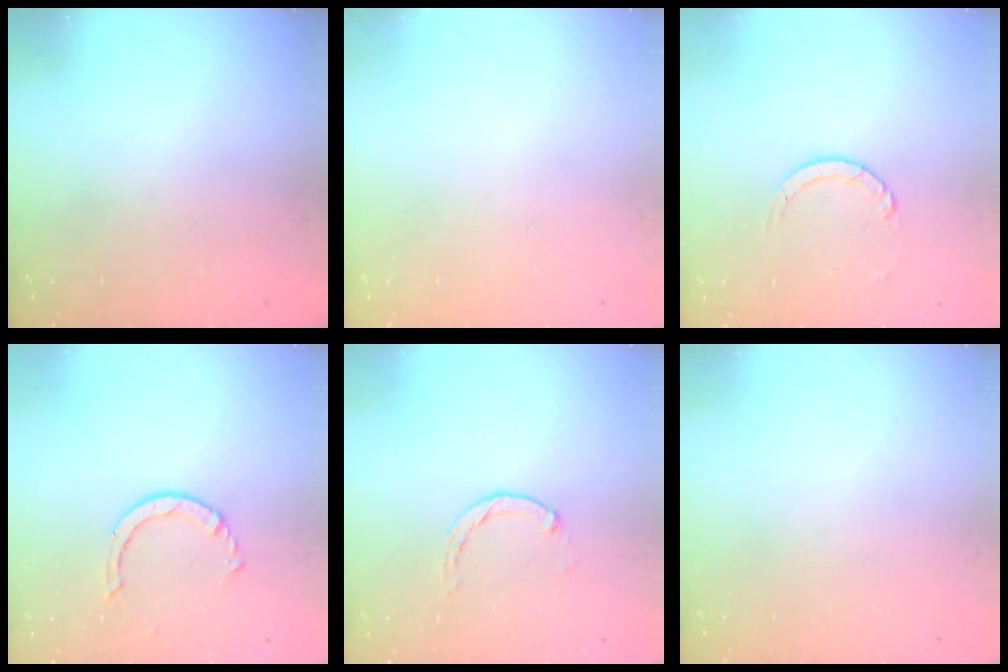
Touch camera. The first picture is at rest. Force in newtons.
{"total": 0.0}
{"total": 2.7, "press": 2.7, "slide": 0.3}
{"total": 2.2, "press": 2.2, "slide": 0.4}
{"total": 0.0}
{"total": 0.0}